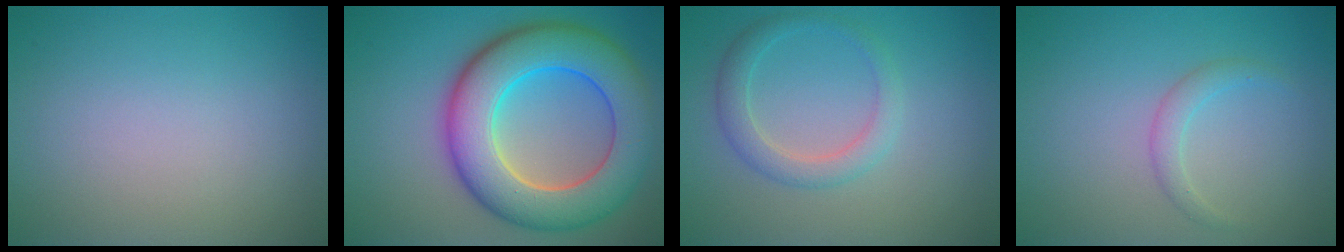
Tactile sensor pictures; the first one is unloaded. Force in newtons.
{"total": 11.2, "press": 11.2, "slide": 0.5}
{"total": 2.5, "press": 2.5, "slide": 0.1}
{"total": 1.5, "press": 1.5, "slide": 0.1}